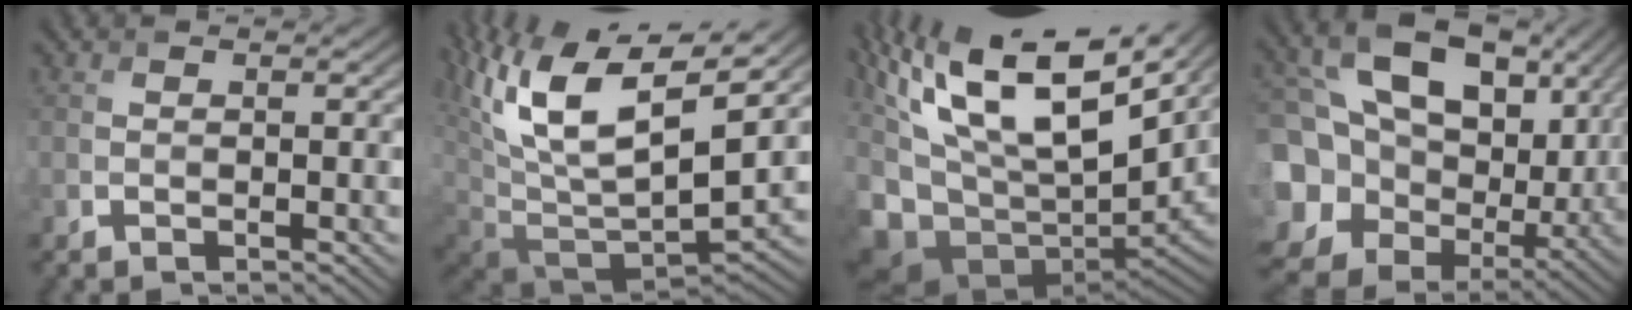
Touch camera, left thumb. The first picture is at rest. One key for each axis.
{"total": 16.8, "fx": 6.2, "fy": 6.2, "fz": 14.3, "tx": -0.325, "ty": 0.003, "tz": 0.129}
{"total": 17.8, "fx": 6.4, "fy": 8.1, "fz": 14.5, "tx": -0.291, "ty": 0.002, "tz": 0.133}
{"total": 18.2, "fx": 0.5, "fy": 13.5, "fz": 12.1, "tx": -0.280, "ty": -0.043, "tz": 0.058}